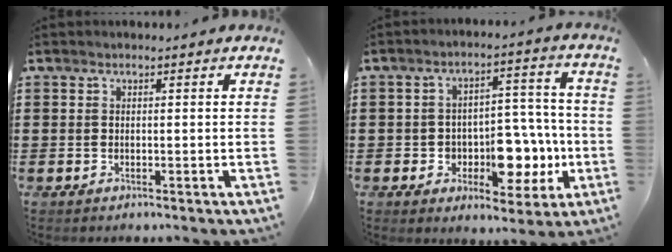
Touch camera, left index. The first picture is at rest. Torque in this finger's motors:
{"motor_torque": [1.68, 0.46, 0.35, 0.16]}